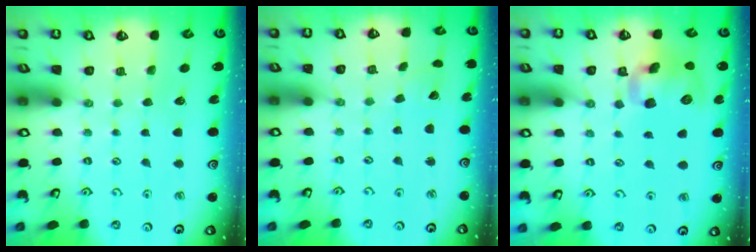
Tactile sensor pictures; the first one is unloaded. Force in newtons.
{"total": 1.9, "press": 1.9, "slide": 0.1}
{"total": 10.7, "press": 10.5, "slide": 1.8}